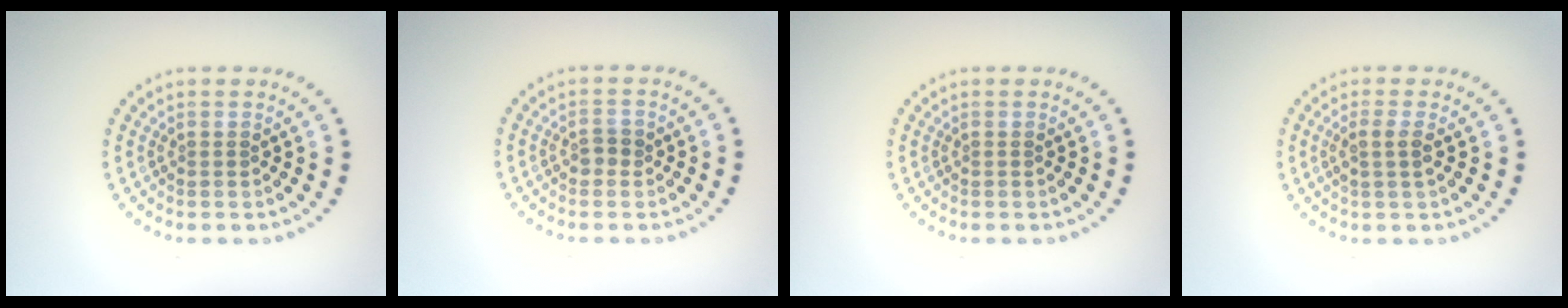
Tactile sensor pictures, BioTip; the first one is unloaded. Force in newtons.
{"total": 1.2, "press": 1.2, "slide": 0.3}
{"total": 0.0}
{"total": 1.6, "press": 1.4, "slide": 0.8}